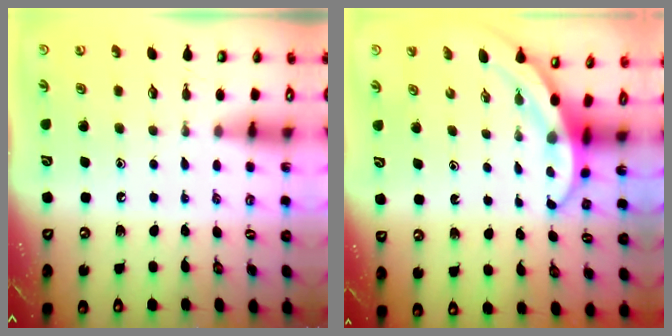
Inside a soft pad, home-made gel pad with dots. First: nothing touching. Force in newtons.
{"total": 3.7, "press": 3.7, "slide": 0.1}